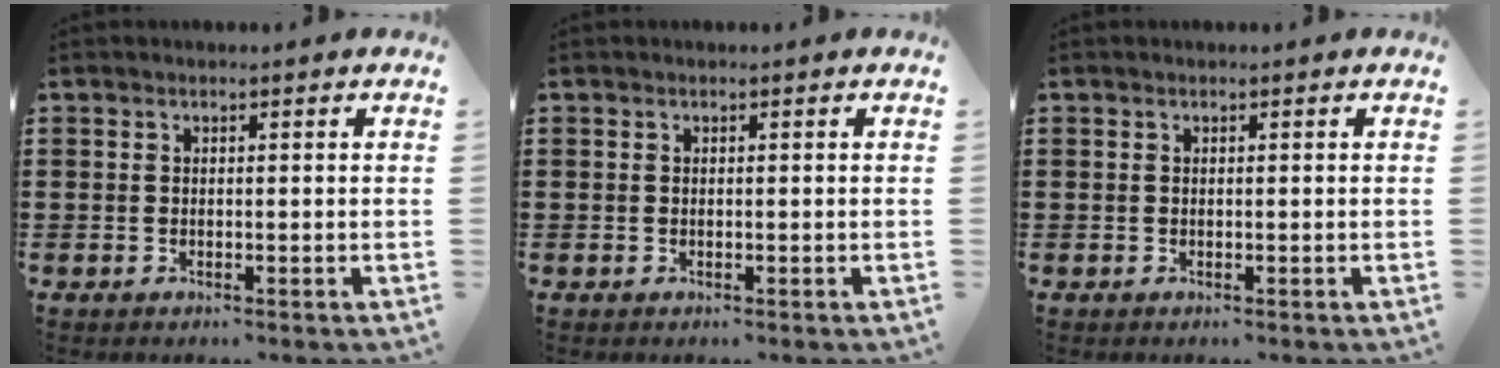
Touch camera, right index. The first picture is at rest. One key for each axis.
{"total": 0.0}
{"total": 0.0}